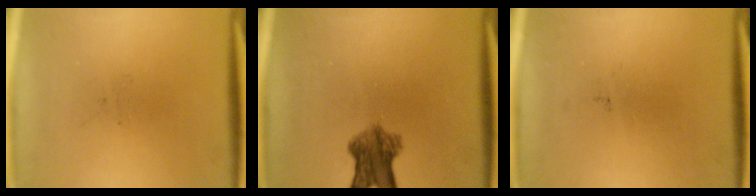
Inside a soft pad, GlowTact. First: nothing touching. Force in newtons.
{"total": 6.1}
{"total": 0.0}